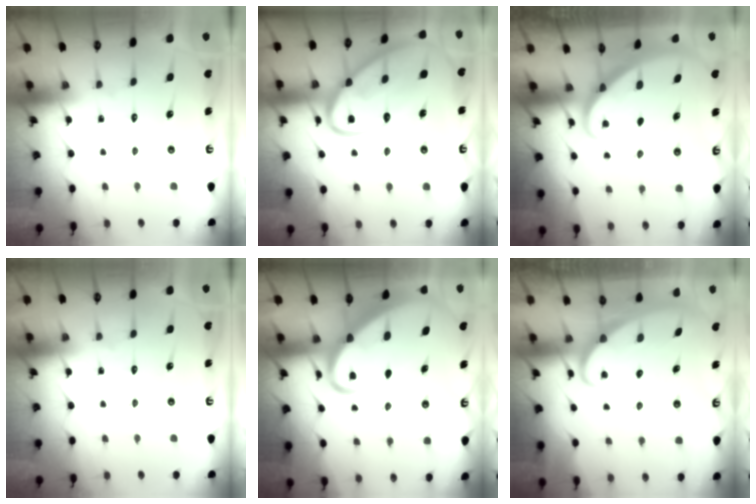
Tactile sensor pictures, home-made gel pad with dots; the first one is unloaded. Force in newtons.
{"total": 19.2, "press": 19.1, "slide": 1.7}
{"total": 1.9, "press": 1.9, "slide": 0.1}
{"total": 0.0}
{"total": 8.1, "press": 8.1, "slide": 0.9}
{"total": 2.5, "press": 2.5, "slide": 0.4}